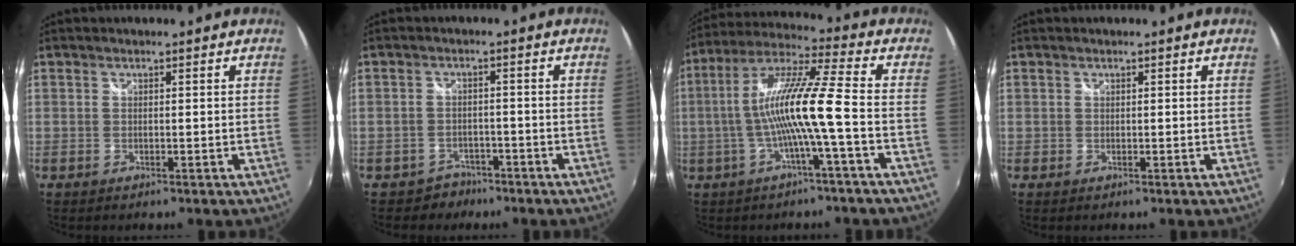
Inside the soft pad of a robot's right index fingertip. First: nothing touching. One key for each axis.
{"total": 4.0, "fx": -2.7, "fy": 2.9, "fz": 0.0, "tx": -0.009, "ty": 0.011, "tz": -0.042}
{"total": 12.6, "fx": -2.6, "fy": -0.8, "fz": 12.3, "tx": -0.229, "ty": 0.007, "tz": -0.045}
{"total": 0.6, "fx": 0.0, "fy": 0.6, "fz": 0.0, "tx": 0.002, "ty": 0.003, "tz": -0.001}